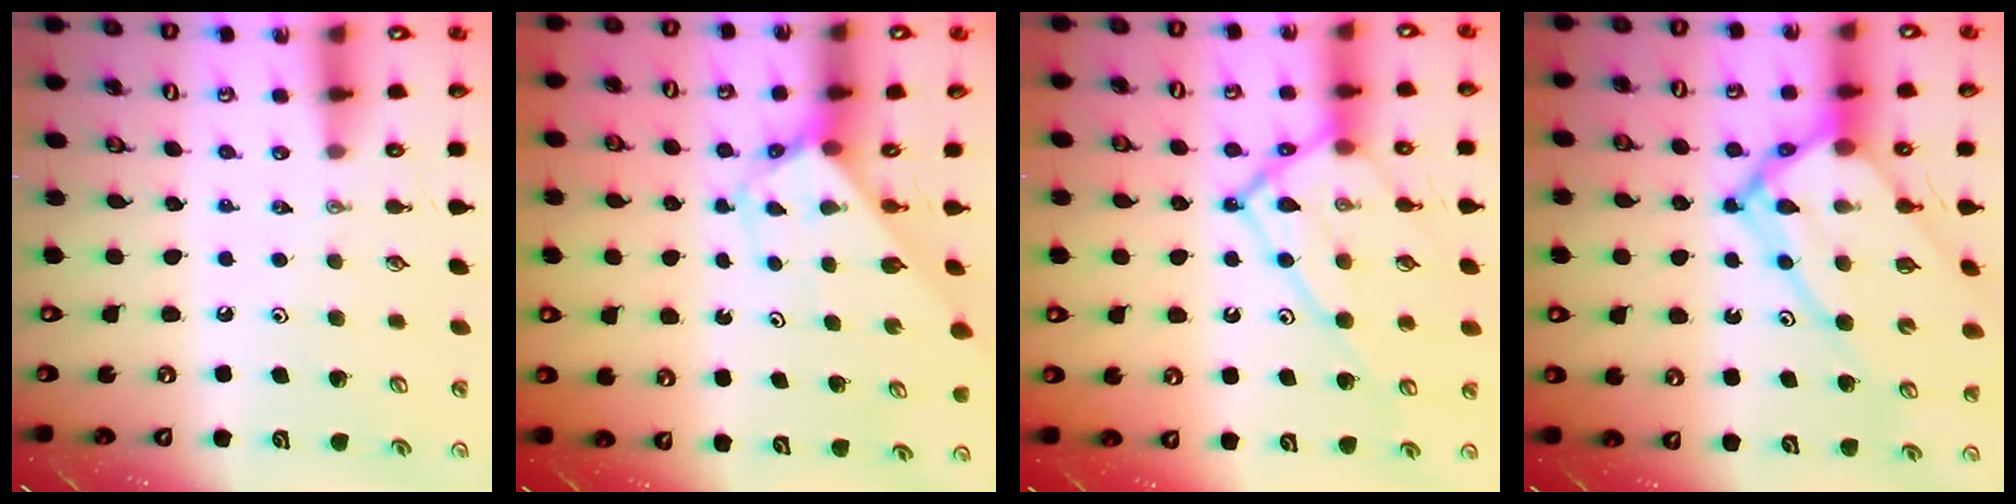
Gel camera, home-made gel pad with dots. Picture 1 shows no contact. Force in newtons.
{"total": 2.9, "press": 2.9, "slide": 0.2}
{"total": 15.7, "press": 15.6, "slide": 1.5}
{"total": 17.8, "press": 17.7, "slide": 1.7}